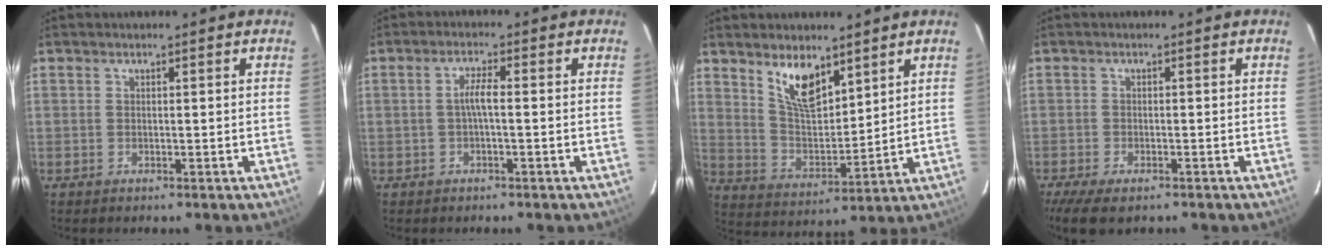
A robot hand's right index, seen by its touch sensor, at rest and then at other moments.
{"total": 2.7, "force": [-0.4, 0.2, 2.7], "torque": [-0.053, 0.006, -0.007]}
{"total": 9.9, "force": [6.5, 4.0, 6.3], "torque": [-0.112, 0.000, 0.132]}
{"total": 7.8, "force": [-5.7, 2.7, 4.5], "torque": [-0.111, -0.034, -0.099]}